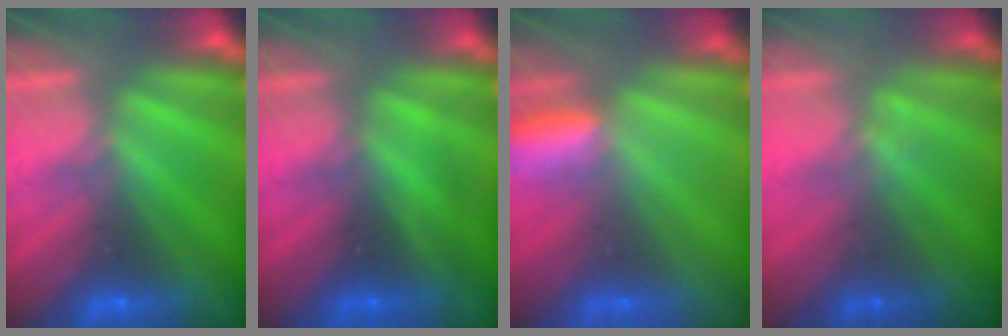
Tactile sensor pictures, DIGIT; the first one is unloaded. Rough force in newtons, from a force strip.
{"total": 1.6}
{"total": 3.4}
{"total": 1.4}